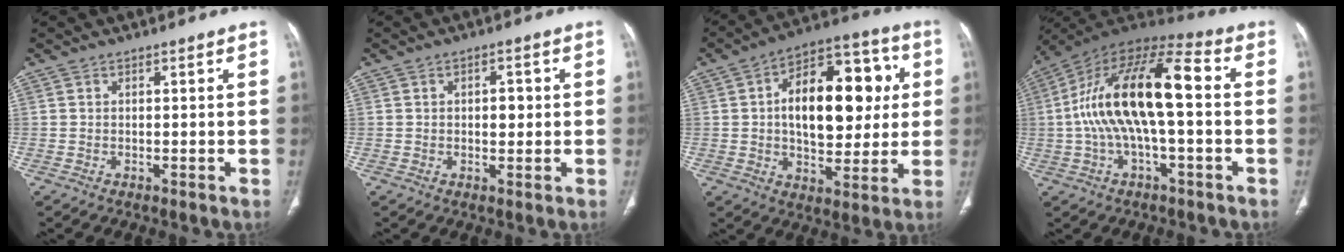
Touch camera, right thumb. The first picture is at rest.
{"total": 3.1, "force": [0.4, 1.7, 2.6], "torque": [-0.028, 0.001, 0.006]}
{"total": 21.5, "force": [3.0, 12.0, 17.6], "torque": [-0.223, 0.019, 0.043]}
{"total": 19.5, "force": [0.2, 7.4, 18.1], "torque": [-0.341, 0.052, -0.003]}